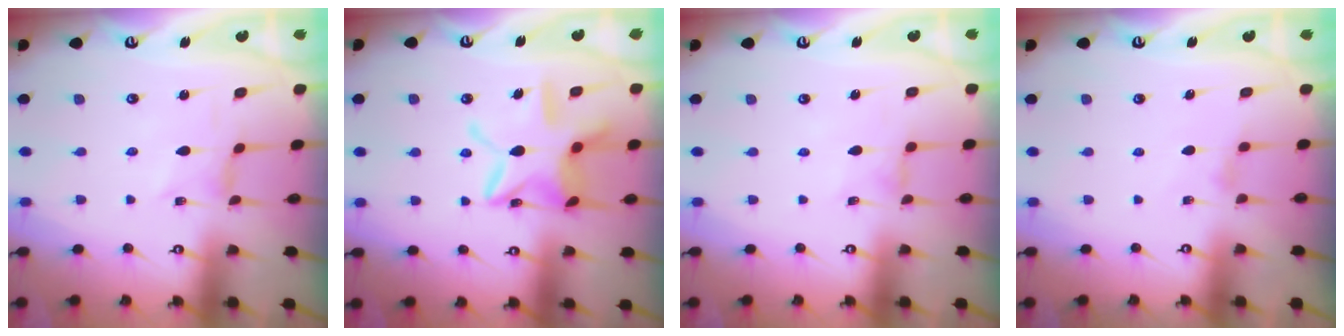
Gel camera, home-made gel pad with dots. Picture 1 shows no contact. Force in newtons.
{"total": 15.5, "press": 15.4, "slide": 1.4}
{"total": 0.6, "press": 0.6, "slide": 0.3}
{"total": 3.1, "press": 3.1, "slide": 0.5}